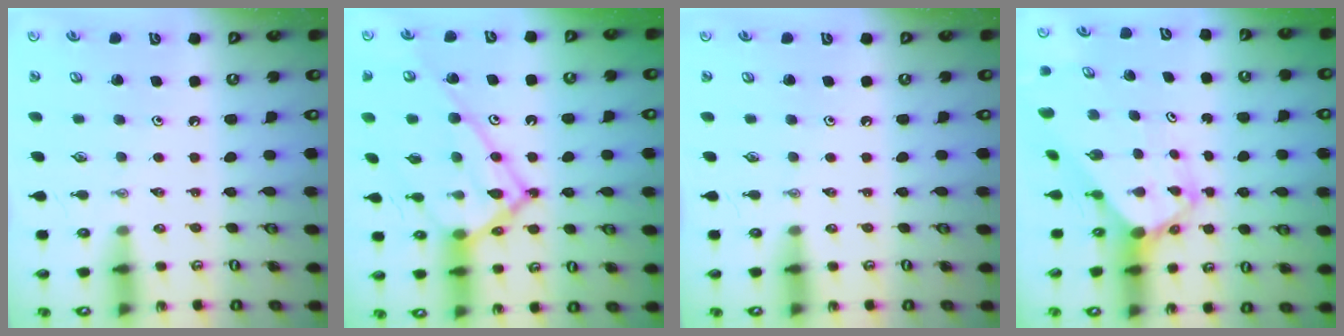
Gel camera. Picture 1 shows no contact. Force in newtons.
{"total": 20.9, "press": 20.8, "slide": 1.7}
{"total": 0.0}
{"total": 3.0, "press": 2.9, "slide": 0.4}